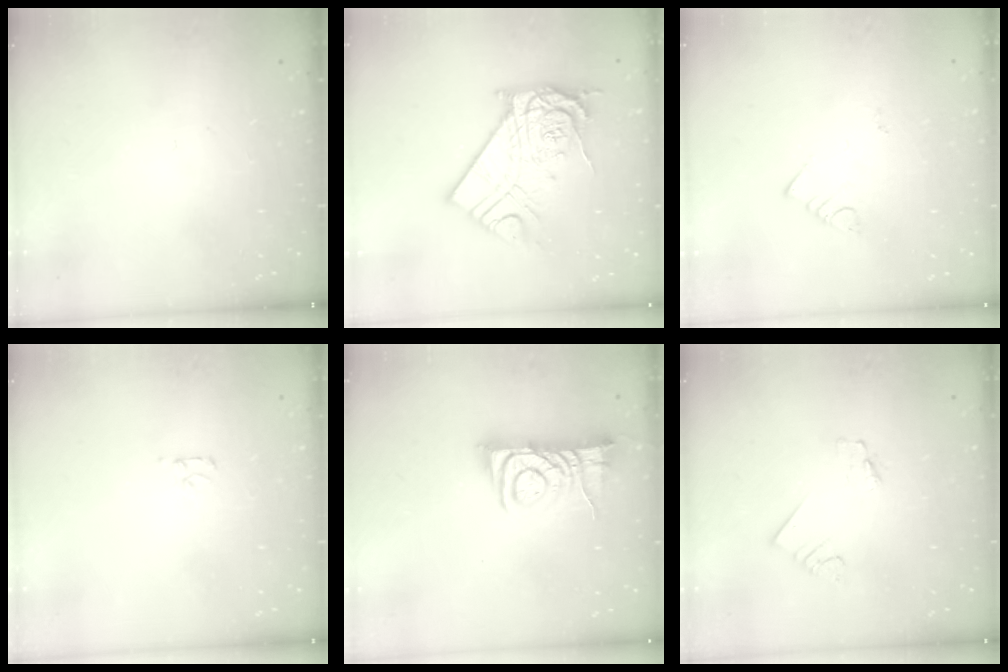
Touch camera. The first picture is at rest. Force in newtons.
{"total": 16.4, "press": 16.4, "slide": 1.2}
{"total": 2.7, "press": 2.7, "slide": 0.6}
{"total": 2.7, "press": 2.7, "slide": 0.3}
{"total": 8.0, "press": 8.0, "slide": 0.7}
{"total": 1.6, "press": 1.6, "slide": 0.1}